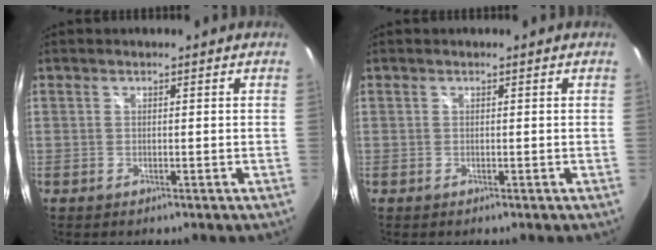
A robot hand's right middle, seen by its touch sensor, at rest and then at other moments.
{"total": 0.0}